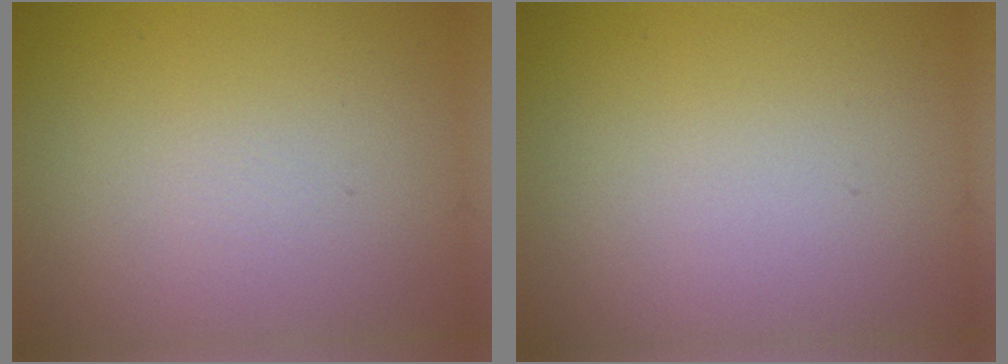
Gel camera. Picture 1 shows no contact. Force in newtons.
{"total": 0.0}